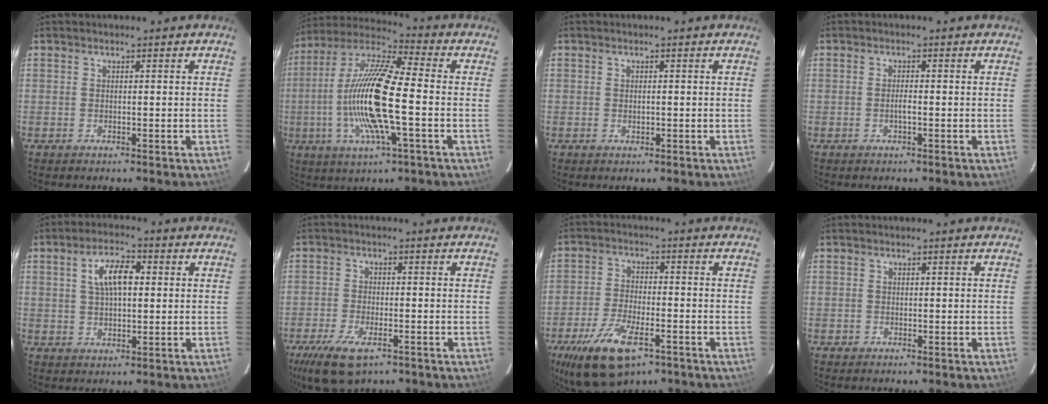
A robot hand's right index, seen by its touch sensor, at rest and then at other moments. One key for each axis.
{"total": 17.4, "fx": -2.8, "fy": 2.9, "fz": 16.9, "tx": -0.333, "ty": -0.003, "tz": -0.061}
{"total": 0.9, "fx": 0.0, "fy": 0.5, "fz": 0.7, "tx": -0.013, "ty": 0.002, "tz": 0.001}
{"total": 1.4, "fx": -0.4, "fy": 0.2, "fz": 1.3, "tx": -0.025, "ty": 0.001, "tz": -0.008}
{"total": 7.0, "fx": 1.7, "fy": 3.3, "fz": 5.9, "tx": -0.112, "ty": 0.016, "tz": 0.033}
{"total": 9.7, "fx": -5.9, "fy": 4.1, "fz": 6.5, "tx": -0.156, "ty": -0.026, "tz": -0.108}
{"total": 13.5, "fx": -7.7, "fy": 5.9, "fz": 9.4, "tx": -0.207, "ty": -0.024, "tz": -0.137}
{"total": 0.5, "fx": -0.2, "fy": 0.5, "fz": -0.1, "tx": 0.002, "ty": 0.001, "tz": -0.003}